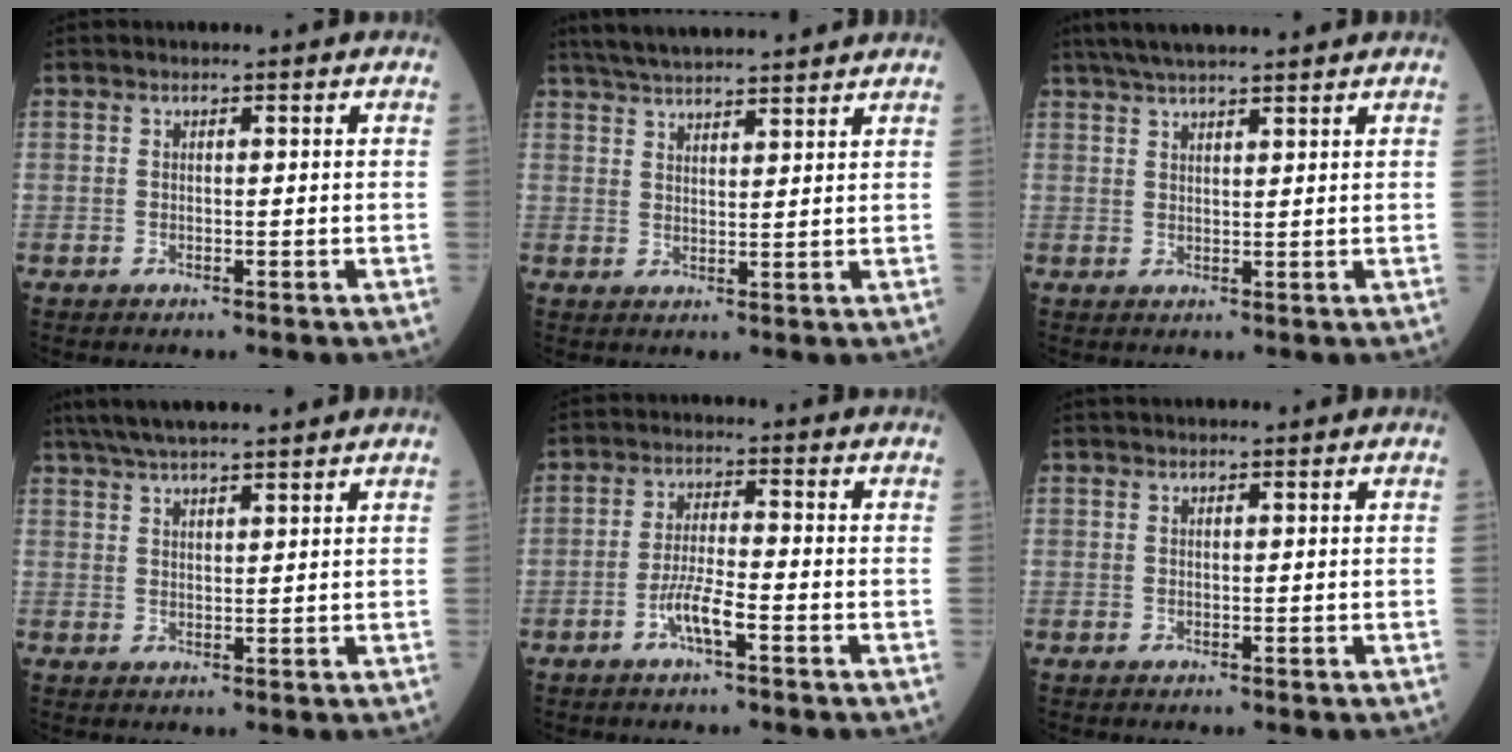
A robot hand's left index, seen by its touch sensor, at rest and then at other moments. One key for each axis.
{"total": 11.9, "fx": 10.8, "fy": 1.0, "fz": 4.7, "tx": -0.085, "ty": 0.031, "tz": 0.163}
{"total": 8.3, "fx": 7.0, "fy": 0.4, "fz": 4.3, "tx": -0.067, "ty": 0.030, "tz": 0.107}
{"total": 9.0, "fx": 7.7, "fy": 0.4, "fz": 4.6, "tx": -0.074, "ty": 0.030, "tz": 0.116}
{"total": 4.6, "fx": -2.5, "fy": 0.4, "fz": 3.9, "tx": -0.076, "ty": -0.007, "tz": -0.053}
{"total": 1.7, "fx": 1.5, "fy": 0.2, "fz": 0.8, "tx": -0.006, "ty": 0.024, "tz": 0.023}